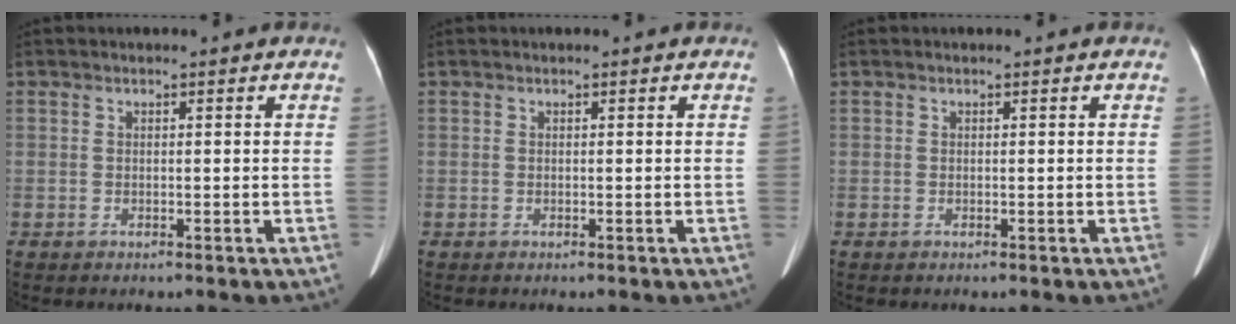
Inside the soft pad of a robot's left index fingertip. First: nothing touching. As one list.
[{"total": 0.0}, {"total": 0.0}]